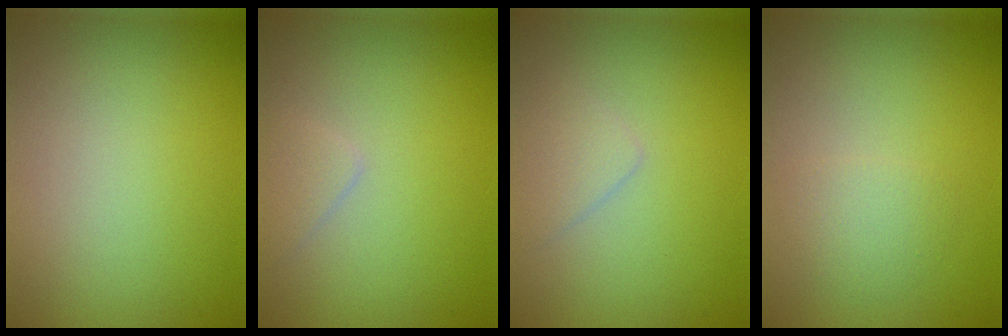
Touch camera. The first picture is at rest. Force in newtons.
{"total": 1.2, "press": 1.2, "slide": 0.1}
{"total": 1.5, "press": 1.5, "slide": 0.0}
{"total": 1.6, "press": 1.6, "slide": 0.0}